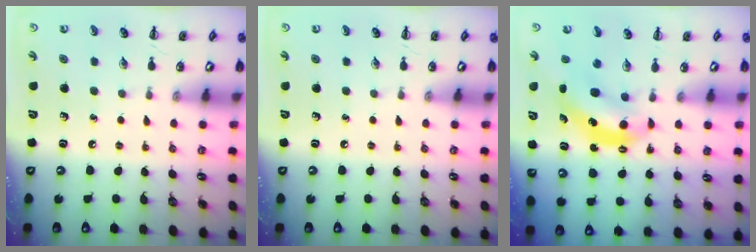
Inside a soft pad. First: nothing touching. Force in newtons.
{"total": 0.0}
{"total": 6.1, "press": 6.1, "slide": 0.5}